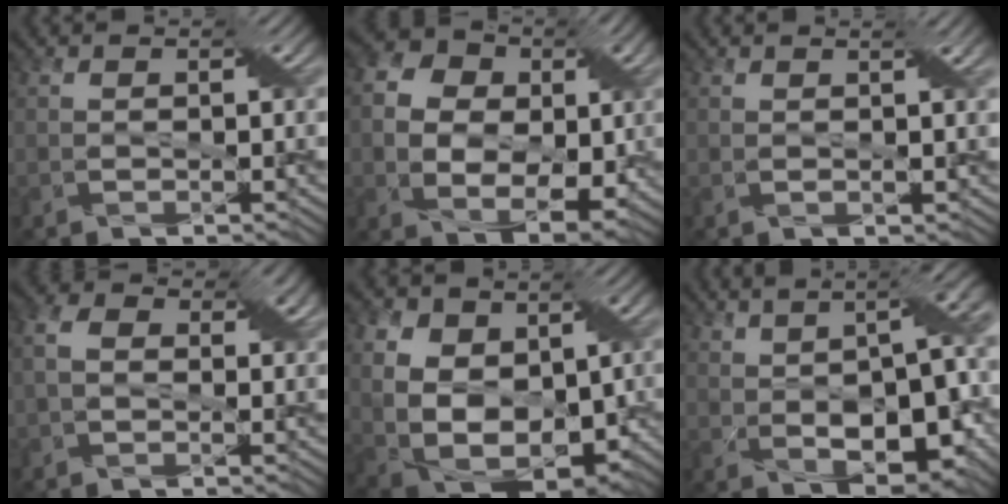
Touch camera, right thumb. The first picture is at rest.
{"total": 11.4, "force": [0.9, 8.8, 7.1], "torque": [-0.167, -0.011, 0.020]}
{"total": 1.9, "force": [0.9, 0.1, 1.6], "torque": [-0.028, 0.001, 0.014]}
{"total": 4.9, "force": [0.3, 3.4, 3.4], "torque": [-0.067, 0.013, -0.003]}
{"total": 14.9, "force": [1.8, 10.5, 10.3], "torque": [-0.209, 0.001, 0.045]}
{"total": 14.4, "force": [0.3, 6.9, 12.6], "torque": [-0.180, 0.008, 0.015]}